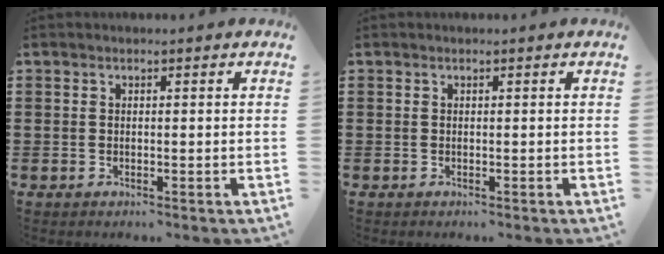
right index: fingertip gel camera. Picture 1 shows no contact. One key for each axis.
{"total": 0.0}